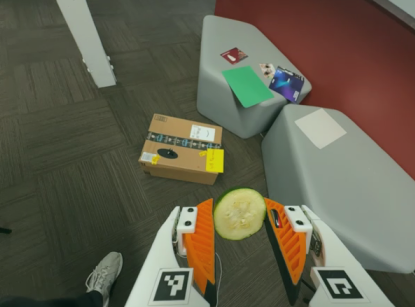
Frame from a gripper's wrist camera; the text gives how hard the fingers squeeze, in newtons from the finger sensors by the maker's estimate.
{"total": 6.9, "left": 7.1, "right": 6.6}